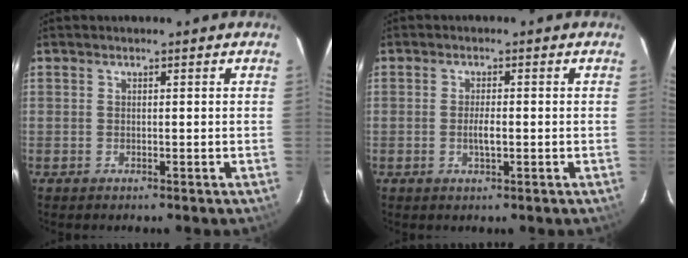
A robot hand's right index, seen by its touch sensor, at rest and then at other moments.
{"total": 2.5, "force": [-0.4, 0.7, 2.3], "torque": [-0.044, -0.001, -0.007]}